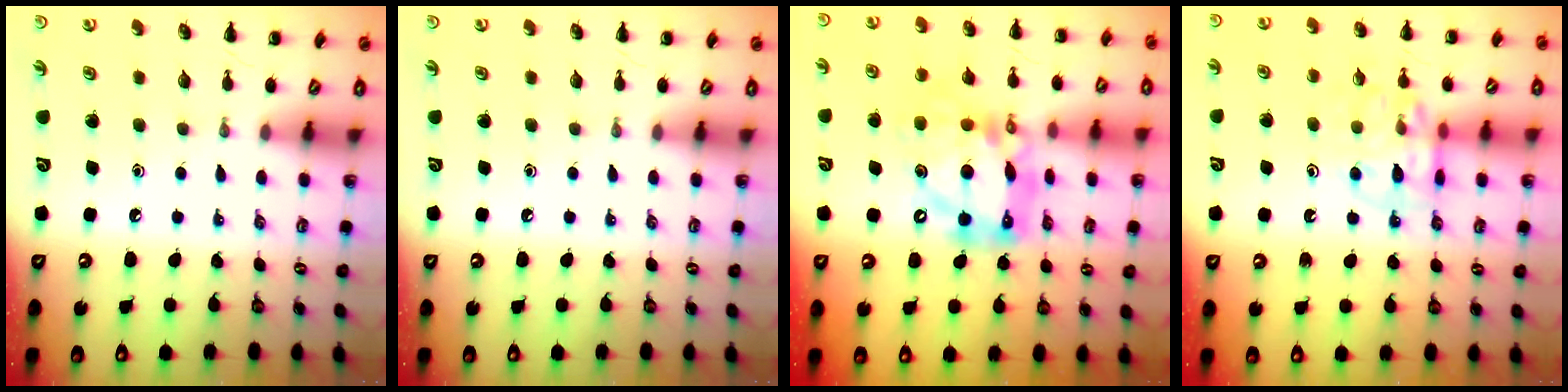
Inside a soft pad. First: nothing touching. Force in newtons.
{"total": 0.0}
{"total": 16.2, "press": 15.6, "slide": 4.3}
{"total": 11.2, "press": 11.0, "slide": 1.9}